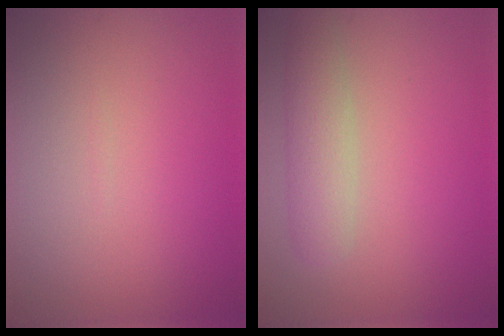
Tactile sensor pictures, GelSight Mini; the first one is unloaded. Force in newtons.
{"total": 3.0, "press": 3.0, "slide": 0.1}